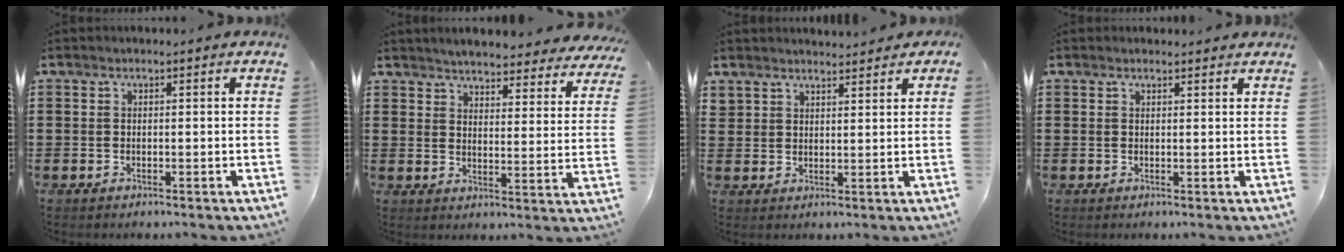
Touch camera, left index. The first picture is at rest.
{"total": 4.5, "force": [4.4, -0.1, 0.7], "torque": [-0.035, -0.029, 0.076]}
{"total": 3.3, "force": [3.1, 1.1, -0.1], "torque": [-0.008, -0.004, 0.060]}
{"total": 1.0, "force": [0.9, 0.2, 0.2], "torque": [-0.005, 0.002, 0.018]}